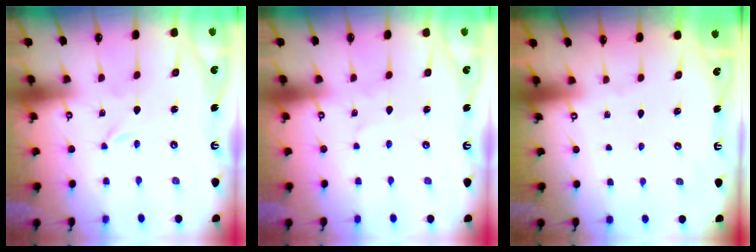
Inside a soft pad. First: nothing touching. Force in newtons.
{"total": 2.7, "press": 2.7, "slide": 0.3}
{"total": 0.0}